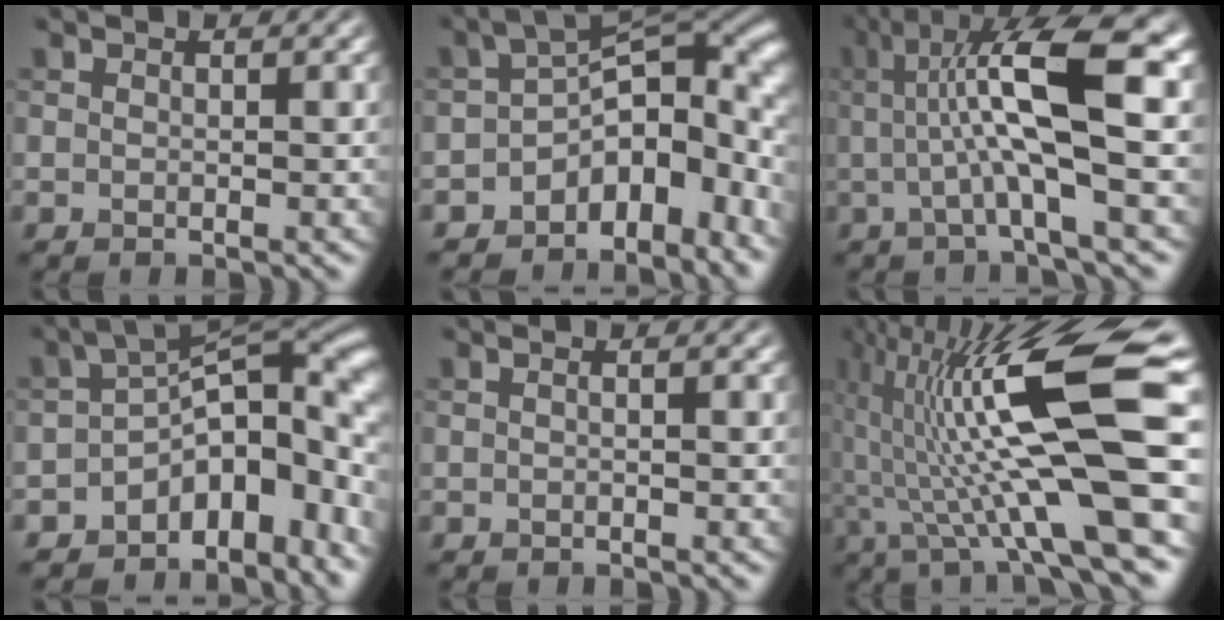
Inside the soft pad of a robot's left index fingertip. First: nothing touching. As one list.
[{"total": 9.0, "force": [-3.5, 6.0, 5.7], "torque": [-0.055, -0.002, -0.067]}, {"total": 10.4, "force": [1.6, 2.2, 10.0], "torque": [-0.154, 0.008, 0.024]}, {"total": 10.1, "force": [-3.8, 5.9, 7.2], "torque": [-0.078, 0.000, -0.066]}, {"total": 0.6, "force": [0.0, 0.2, 0.6], "torque": [-0.011, -0.004, -0.007]}, {"total": 15.7, "force": [0.7, 3.1, 15.4], "torque": [-0.262, 0.018, 0.015]}]